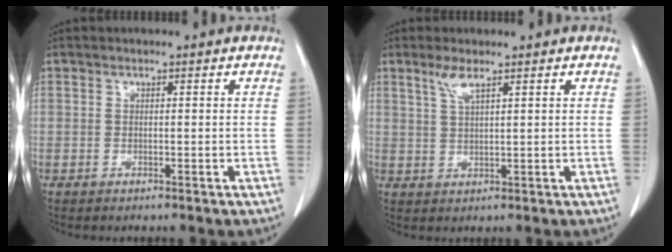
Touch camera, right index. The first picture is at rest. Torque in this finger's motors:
{"motor_torque": [0.24, 0.15, 0.04, 0.04]}